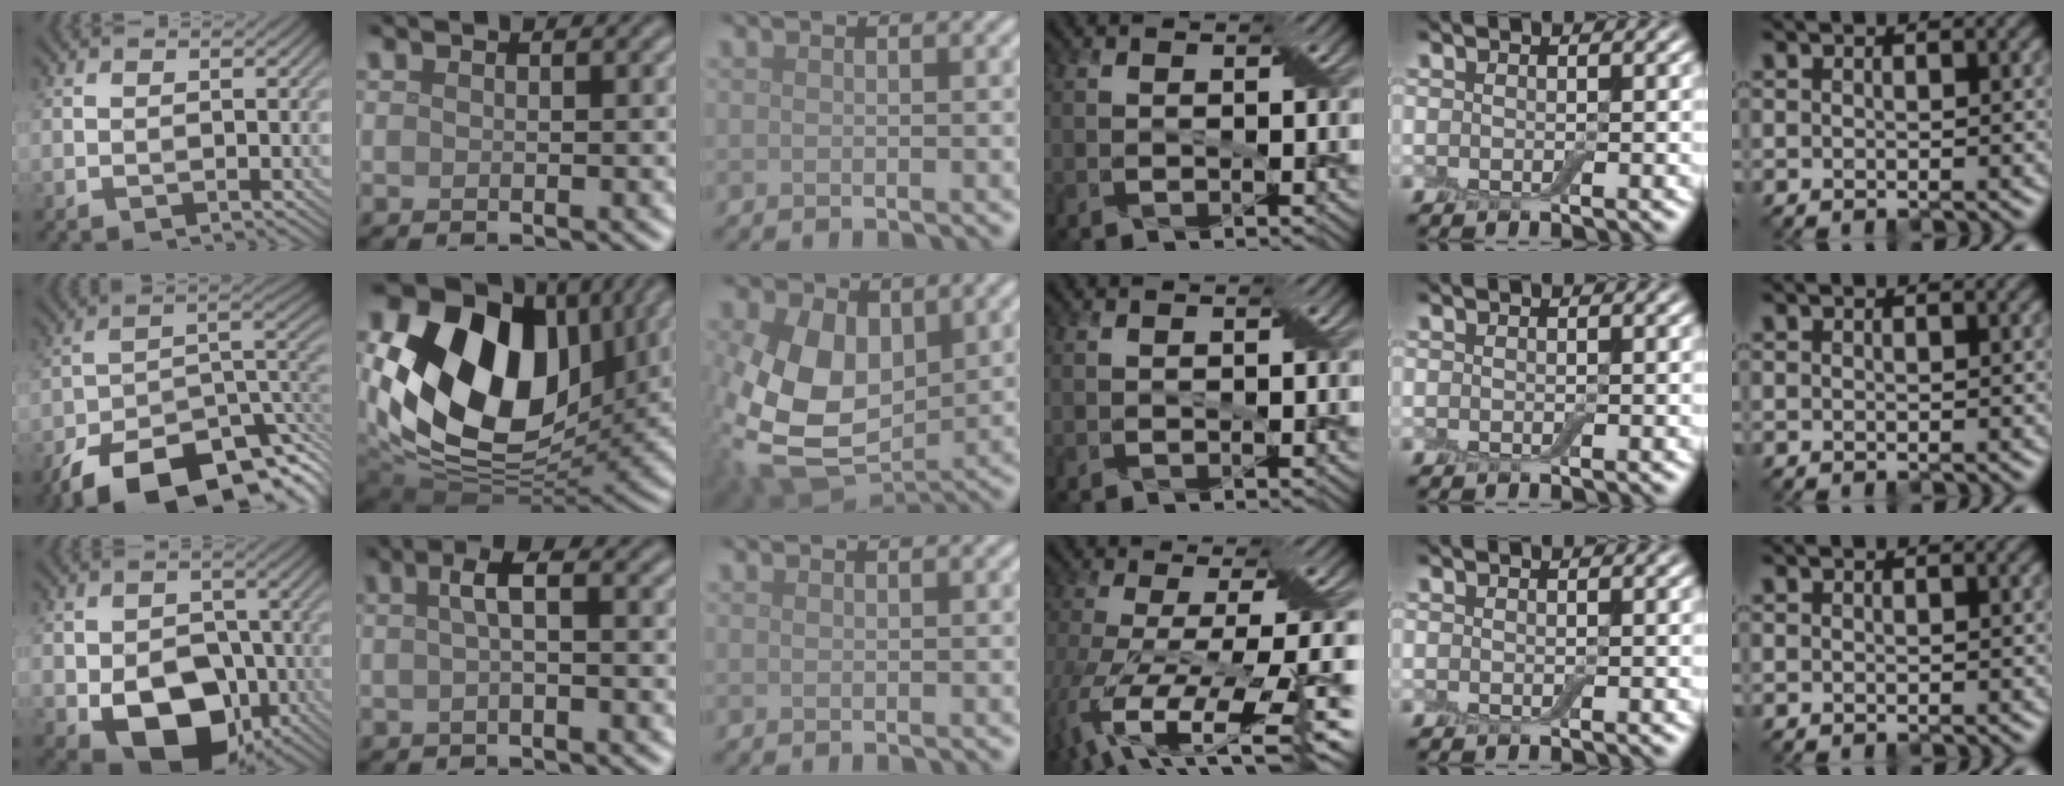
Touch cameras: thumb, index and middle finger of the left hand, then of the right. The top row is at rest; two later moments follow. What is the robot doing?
{"motion": "peel", "object": "duck tape"}